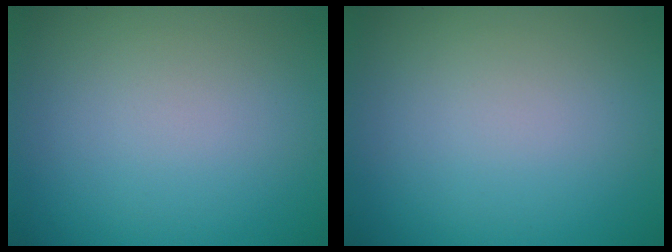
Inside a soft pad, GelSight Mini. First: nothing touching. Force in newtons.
{"total": 0.0}